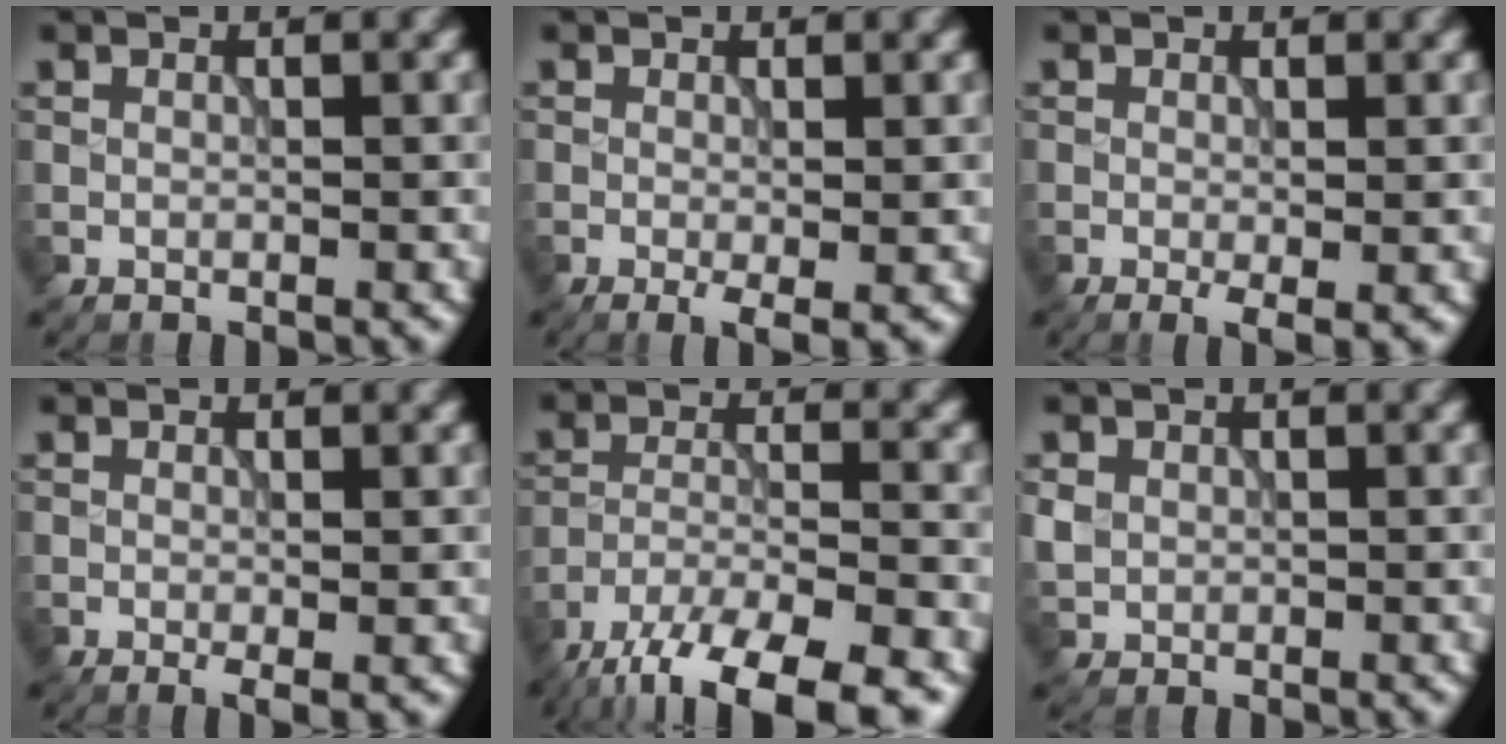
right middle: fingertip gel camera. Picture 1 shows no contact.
{"total": 1.8, "force": [-0.5, 0.3, 1.7], "torque": [-0.030, -0.010, -0.007]}
{"total": 1.5, "force": [-0.3, 0.2, 1.5], "torque": [-0.024, -0.010, -0.005]}
{"total": 1.1, "force": [-0.2, 0.1, 1.0], "torque": [-0.016, -0.009, -0.005]}
{"total": 11.9, "force": [-9.5, 3.4, 6.3], "torque": [-0.113, -0.032, -0.147]}
{"total": 1.5, "force": [0.3, 1.4, 0.5], "torque": [-0.010, -0.003, 0.007]}